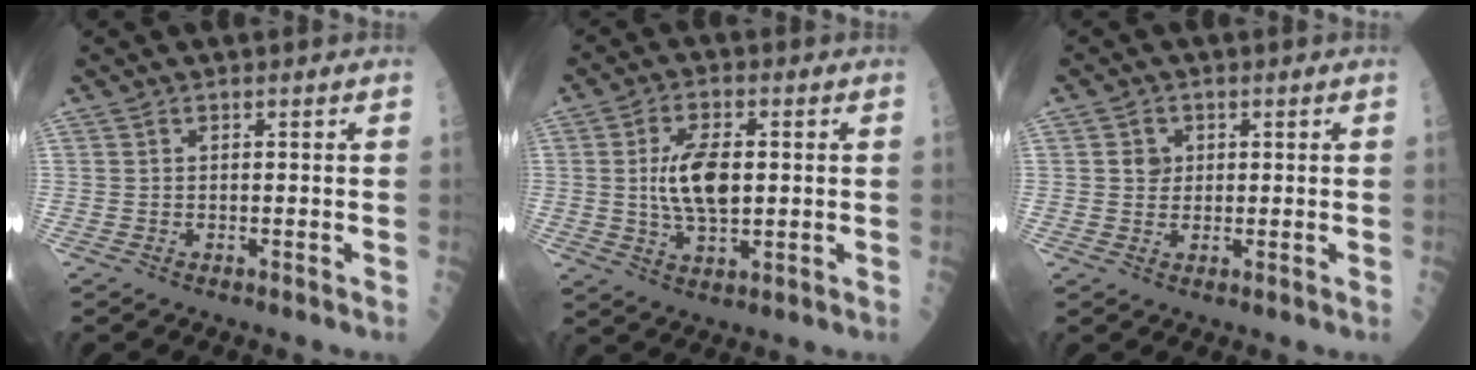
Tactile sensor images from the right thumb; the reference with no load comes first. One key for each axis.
{"total": 9.5, "fx": 0.7, "fy": 4.4, "fz": 8.4, "tx": -0.150, "ty": -0.003, "tz": 0.015}
{"total": 2.8, "fx": 0.7, "fy": 2.5, "fz": 1.1, "tx": 0.001, "ty": -0.001, "tz": 0.011}